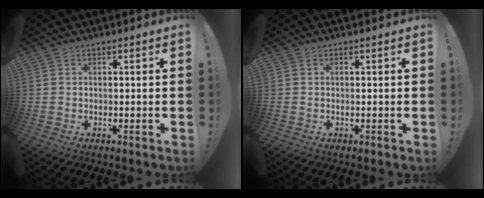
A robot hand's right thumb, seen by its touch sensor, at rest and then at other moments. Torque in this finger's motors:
{"motor_torque": [0.02, 0.05, 0.15, -0.06, -0.11]}